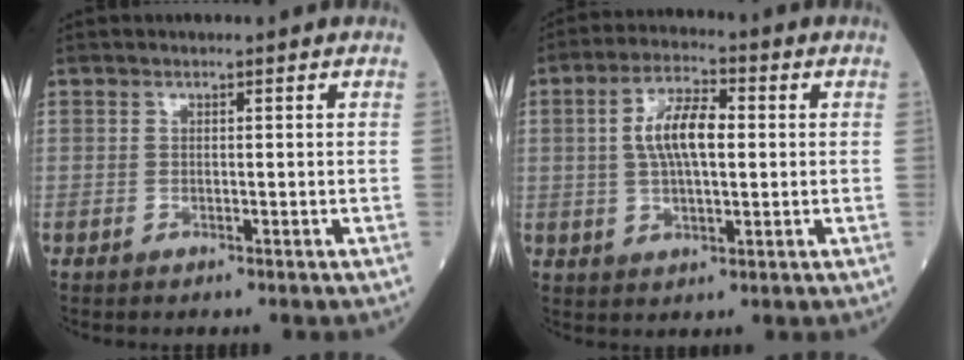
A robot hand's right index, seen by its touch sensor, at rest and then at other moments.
{"total": 8.4, "force": [1.1, 2.9, 7.8], "torque": [-0.155, 0.014, 0.019]}